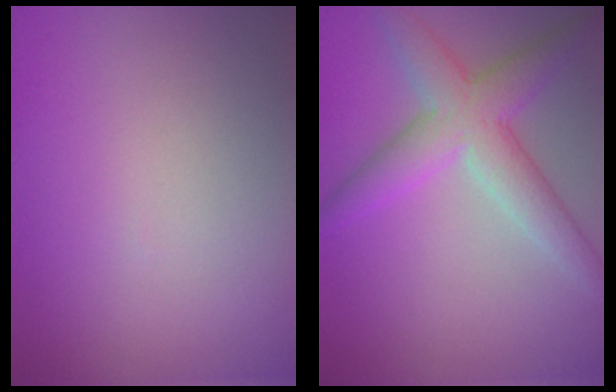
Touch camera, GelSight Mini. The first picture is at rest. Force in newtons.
{"total": 5.1, "press": 5.1, "slide": 0.2}